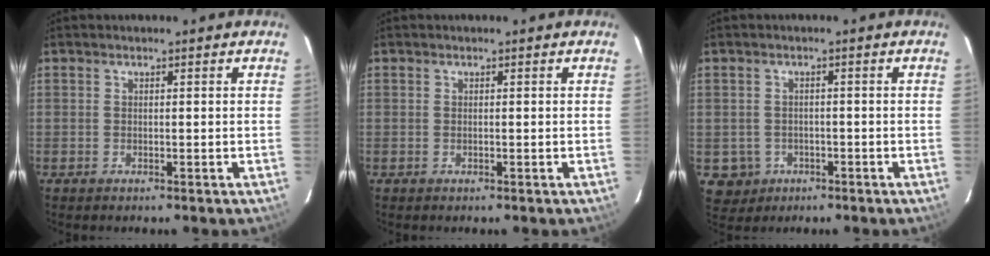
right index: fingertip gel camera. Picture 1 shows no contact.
{"total": 0.0}
{"total": 4.9, "force": [-1.5, 4.6, 0.5], "torque": [-0.021, 0.011, -0.013]}